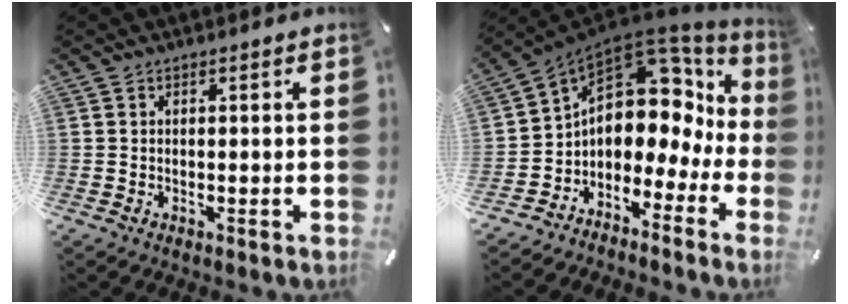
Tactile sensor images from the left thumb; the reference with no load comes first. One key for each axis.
{"total": 10.8, "fx": 3.6, "fy": 8.5, "fz": 5.6, "tx": -0.080, "ty": -0.049, "tz": 0.057}